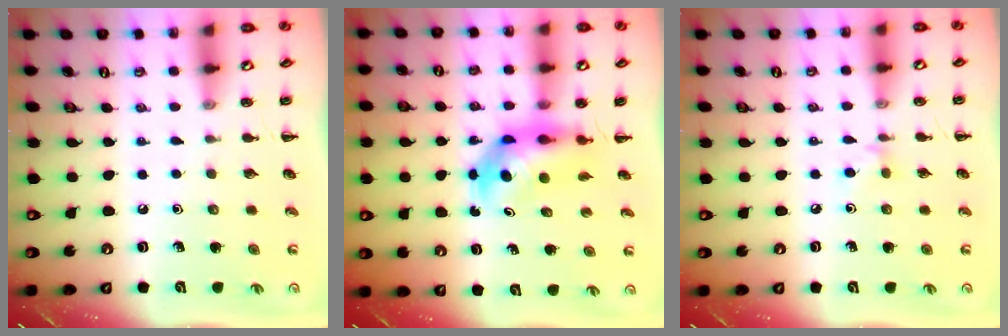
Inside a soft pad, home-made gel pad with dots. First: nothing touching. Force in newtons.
{"total": 6.1, "press": 6.0, "slide": 0.9}
{"total": 3.6, "press": 3.4, "slide": 1.3}